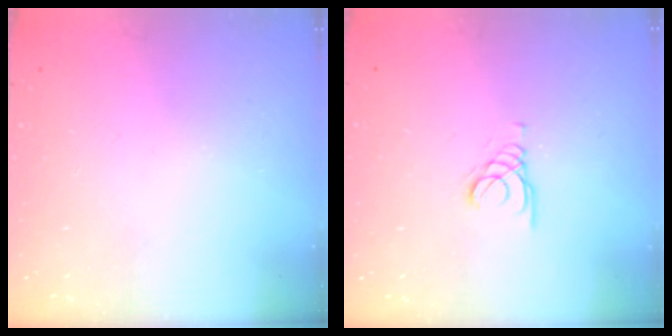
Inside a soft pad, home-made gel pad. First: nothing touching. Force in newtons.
{"total": 1.3, "press": 1.3, "slide": 0.1}